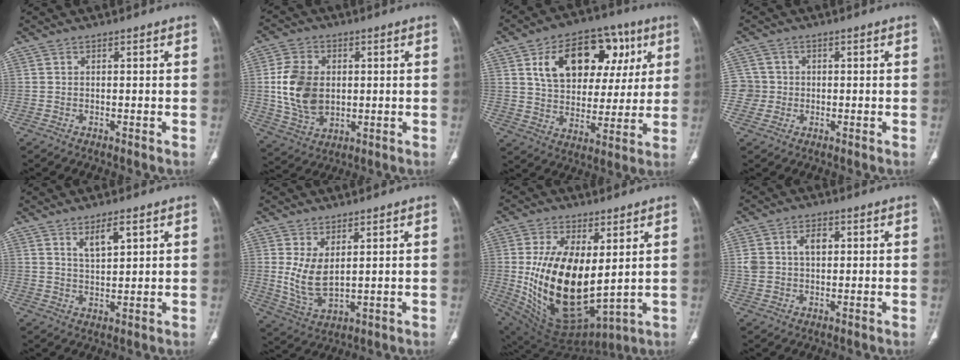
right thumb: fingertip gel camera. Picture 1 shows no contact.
{"total": 12.3, "force": [0.6, 8.8, 8.5], "torque": [-0.149, -0.004, 0.023]}
{"total": 21.0, "force": [7.7, 13.6, 14.1], "torque": [-0.166, 0.004, 0.124]}
{"total": 3.7, "force": [-0.4, 3.7, -0.1], "torque": [0.027, 0.011, -0.011]}
{"total": 4.9, "force": [2.7, 1.7, 3.7], "torque": [-0.059, -0.021, 0.051]}
{"total": 7.8, "force": [1.9, 4.1, 6.4], "torque": [-0.125, -0.018, 0.054]}
{"total": 22.0, "force": [1.9, 11.5, 18.7], "torque": [-0.331, -0.038, 0.061]}
{"total": 5.7, "force": [1.3, 3.9, 4.0], "torque": [-0.067, 0.008, 0.026]}